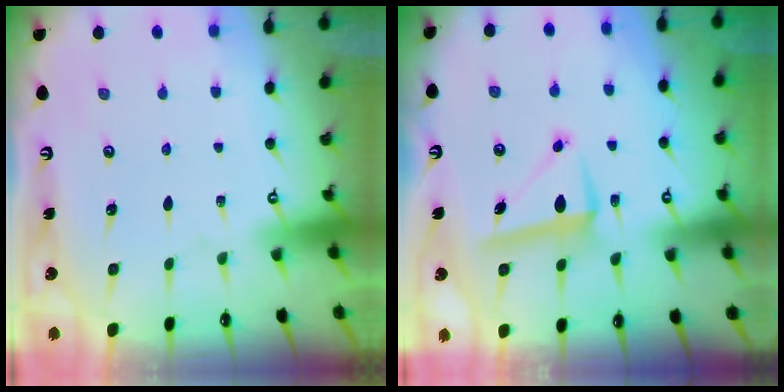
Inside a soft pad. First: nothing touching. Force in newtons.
{"total": 8.6, "press": 8.5, "slide": 1.5}